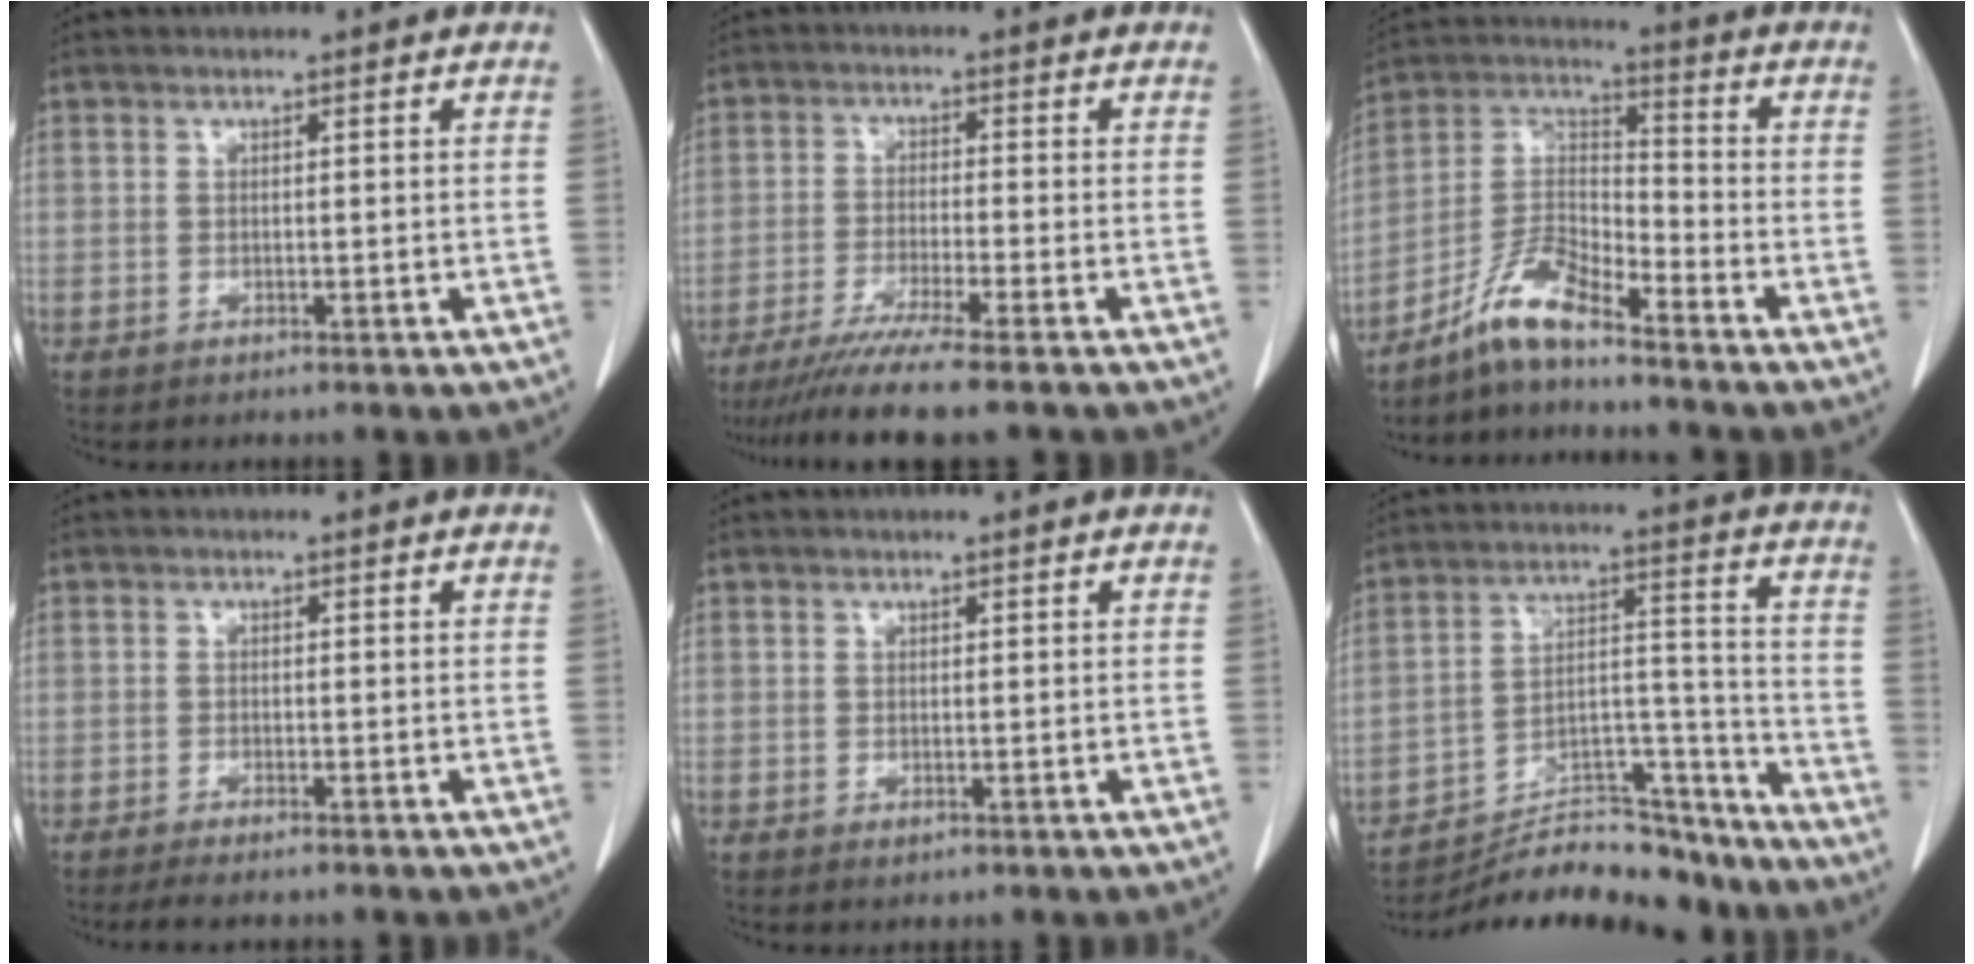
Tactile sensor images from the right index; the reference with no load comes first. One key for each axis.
{"total": 9.5, "fx": -7.7, "fy": -1.2, "fz": 5.4, "tx": -0.079, "ty": -0.031, "tz": -0.125}
{"total": 8.1, "fx": -6.8, "fy": 0.9, "fz": 4.2, "tx": -0.094, "ty": 0.013, "tz": -0.135}
{"total": 2.4, "fx": -2.0, "fy": 0.3, "fz": 1.2, "tx": -0.018, "ty": -0.005, "tz": -0.030}
{"total": 0.7, "fx": 0.0, "fy": 0.6, "fz": 0.2, "tx": 0.000, "ty": 0.001, "tz": 0.001}
{"total": 19.9, "fx": -18.8, "fy": 4.2, "fz": 5.3, "tx": -0.106, "ty": 0.033, "tz": -0.295}